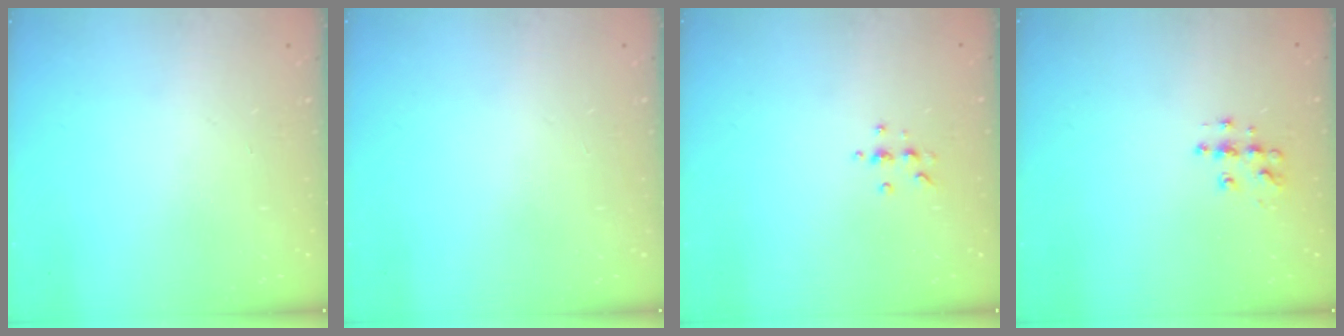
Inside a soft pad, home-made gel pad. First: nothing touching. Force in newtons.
{"total": 0.0}
{"total": 4.6, "press": 4.6, "slide": 0.6}
{"total": 7.5, "press": 7.5, "slide": 0.3}